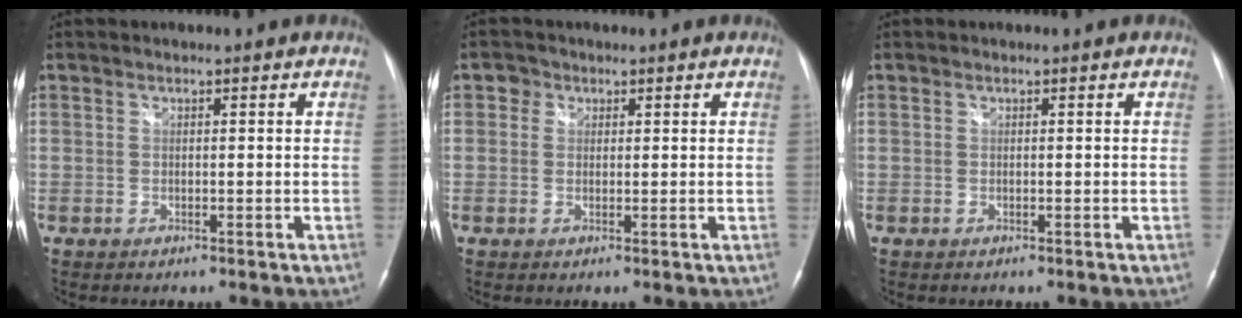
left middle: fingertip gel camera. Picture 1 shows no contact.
{"total": 1.9, "force": [0.7, 1.7, 0.4], "torque": [-0.001, 0.005, 0.006]}
{"total": 0.0}